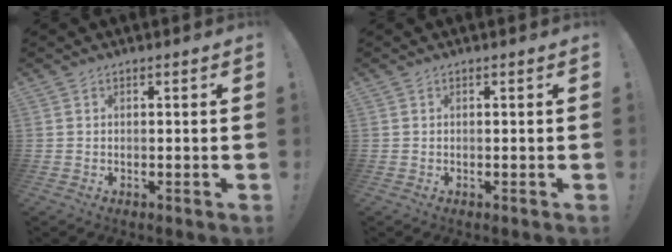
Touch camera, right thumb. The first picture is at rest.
{"total": 0.0}